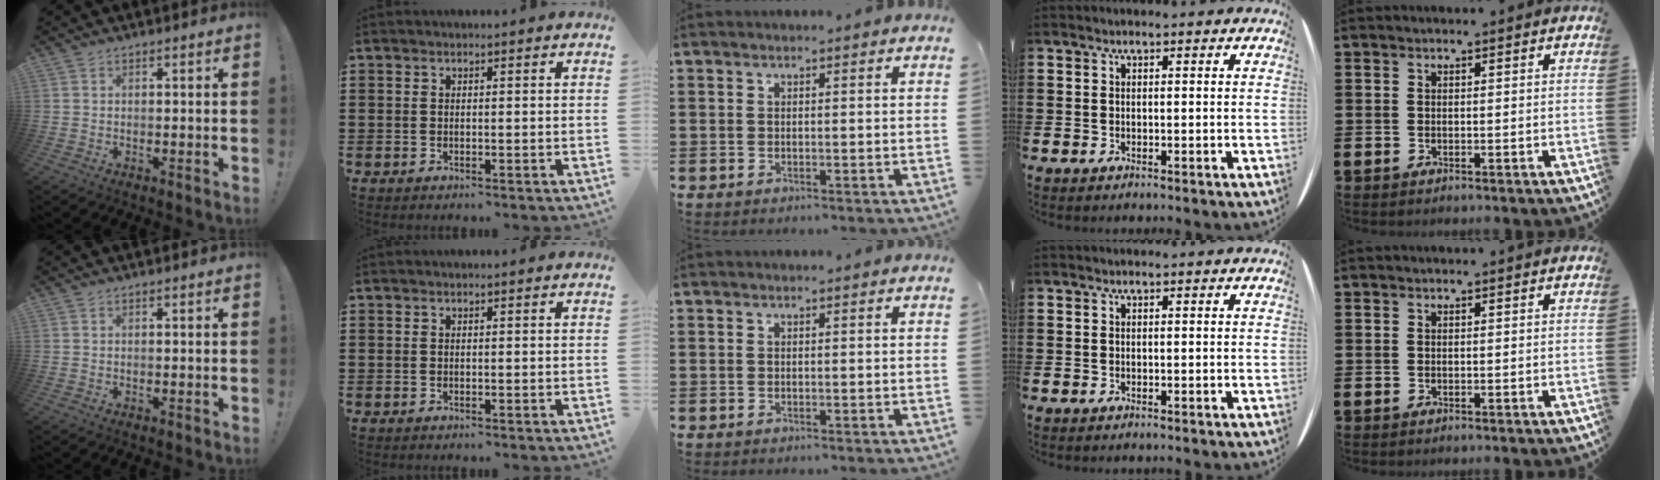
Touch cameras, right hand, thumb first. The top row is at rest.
{}